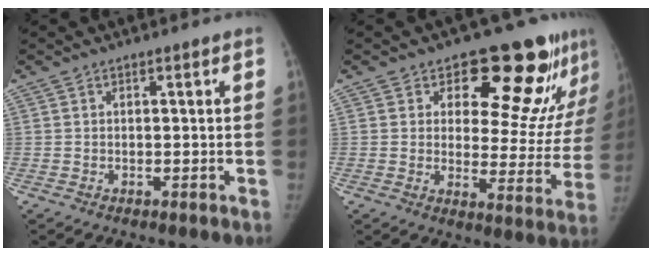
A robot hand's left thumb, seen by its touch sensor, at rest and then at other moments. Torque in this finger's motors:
{"motor_torque": [0.06, 0.14, 1.04, -0.78, 0.02]}